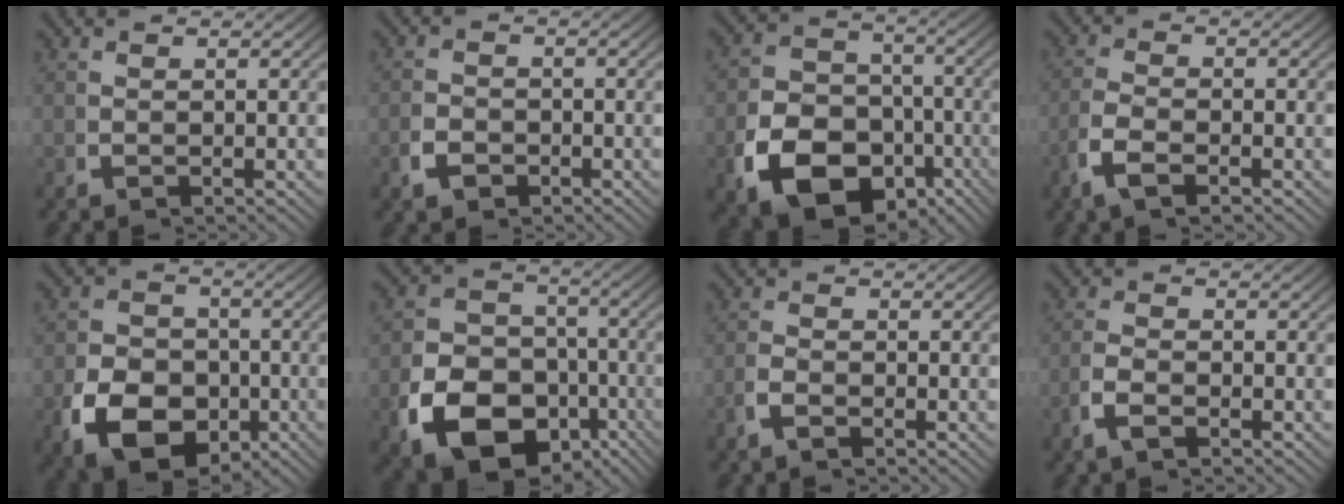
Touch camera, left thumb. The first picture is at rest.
{"total": 2.2, "force": [-1.3, 1.5, 0.9], "torque": [-0.019, -0.009, -0.021]}
{"total": 13.7, "force": [-5.0, 10.3, 7.5], "torque": [-0.144, -0.052, -0.071]}
{"total": 3.0, "force": [-1.3, 1.5, 2.3], "torque": [-0.065, -0.006, -0.025]}
{"total": 10.1, "force": [-3.0, 7.6, 6.0], "torque": [-0.113, -0.040, -0.037]}
{"total": 15.2, "force": [-5.7, 11.3, 8.3], "torque": [-0.164, -0.066, -0.076]}
{"total": 1.3, "force": [-1.0, 0.5, 0.7], "torque": [-0.019, -0.003, -0.023]}
{"total": 2.0, "force": [-1.1, 1.0, 1.3], "torque": [-0.037, -0.005, -0.024]}